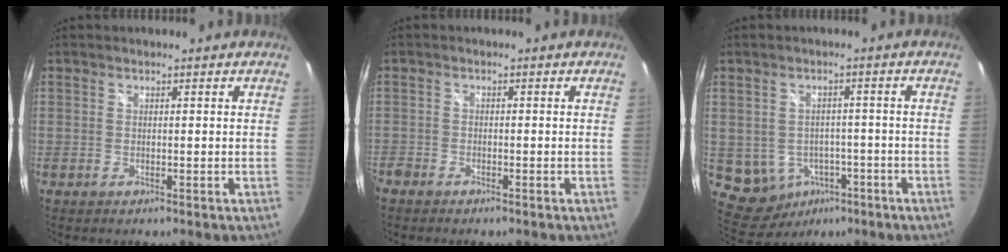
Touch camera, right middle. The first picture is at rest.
{"total": 2.4, "force": [-2.1, 1.0, 0.5], "torque": [-0.019, -0.008, -0.042]}
{"total": 9.4, "force": [-3.7, 7.9, 3.5], "torque": [-0.091, 0.005, -0.029]}